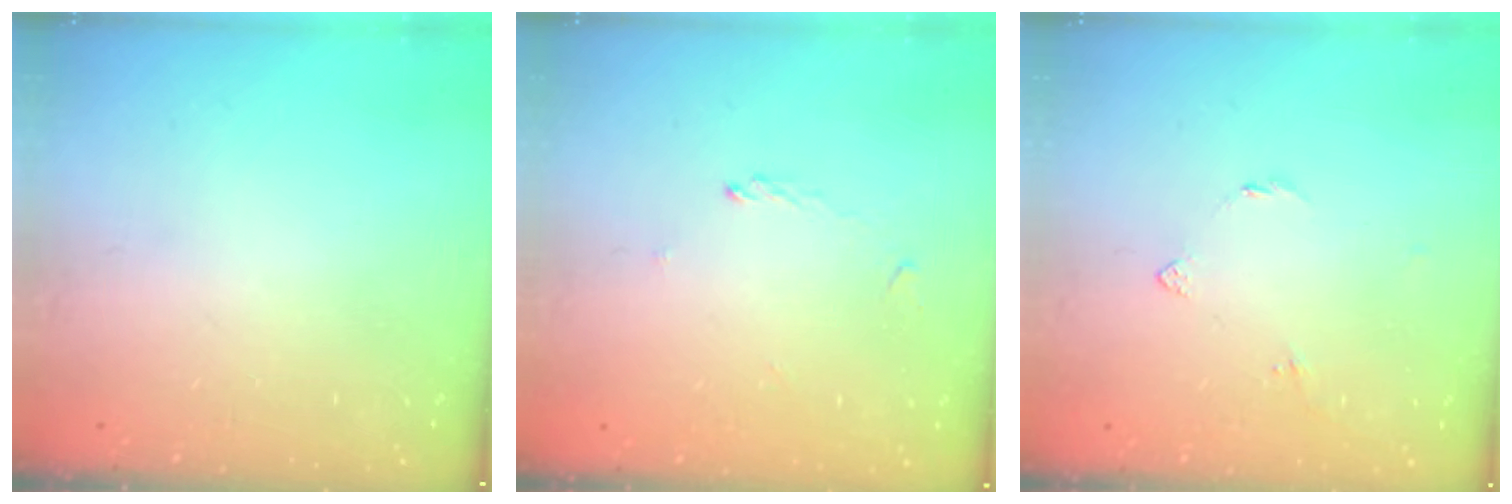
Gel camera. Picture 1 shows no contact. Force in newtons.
{"total": 1.4, "press": 1.3, "slide": 0.2}
{"total": 2.6, "press": 2.5, "slide": 0.7}